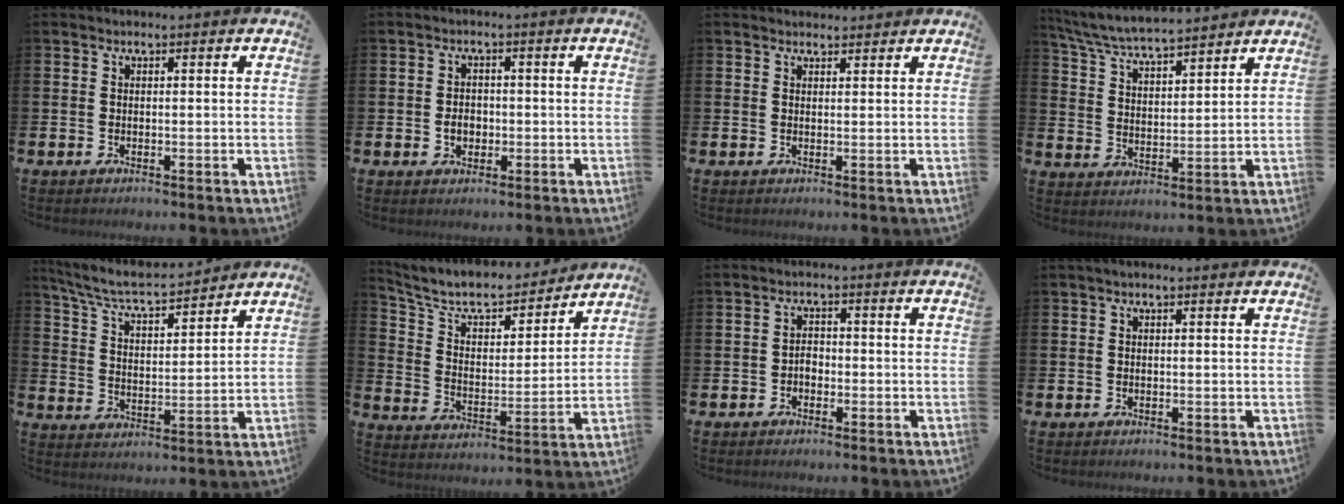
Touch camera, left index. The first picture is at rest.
{"total": 2.4, "force": [-0.5, 1.9, 1.4], "torque": [-0.005, -0.004, -0.018]}
{"total": 1.5, "force": [1.4, 0.4, 0.0], "torque": [0.009, -0.004, 0.025]}
{"total": 6.4, "force": [6.2, 0.4, 1.5], "torque": [-0.055, -0.038, 0.109]}
{"total": 6.7, "force": [6.2, 0.8, 2.3], "torque": [-0.074, -0.041, 0.105]}
{"total": 8.3, "force": [7.5, 2.6, 2.5], "torque": [-0.078, -0.058, 0.127]}
{"total": 1.9, "force": [-0.7, 1.4, 1.1], "torque": [-0.005, -0.001, -0.020]}
{"total": 0.5, "force": [0.2, 0.2, 0.4], "torque": [-0.004, 0.004, 0.001]}